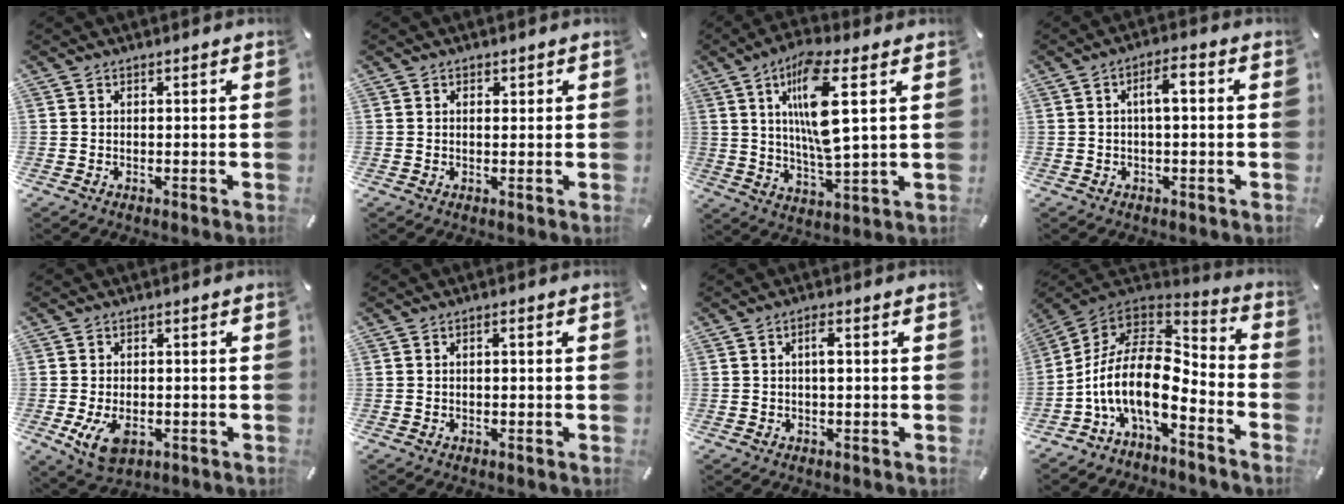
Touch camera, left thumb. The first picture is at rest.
{"total": 1.0, "force": [0.2, 0.8, 0.5], "torque": [0.005, -0.001, 0.000]}
{"total": 14.3, "force": [4.2, 3.6, 13.2], "torque": [-0.262, -0.012, 0.064]}
{"total": 5.1, "force": [0.3, 1.7, 4.8], "torque": [-0.083, 0.013, -0.001]}
{"total": 6.3, "force": [-2.0, 3.9, 4.5], "torque": [-0.096, -0.001, -0.039]}
{"total": 1.0, "force": [-0.2, 0.5, 0.9], "torque": [-0.015, 0.003, -0.005]}
{"total": 2.7, "force": [0.3, 0.8, 2.5], "torque": [-0.051, 0.007, 0.002]}
{"total": 16.0, "force": [-5.8, 8.1, 12.6], "torque": [-0.278, -0.001, -0.103]}